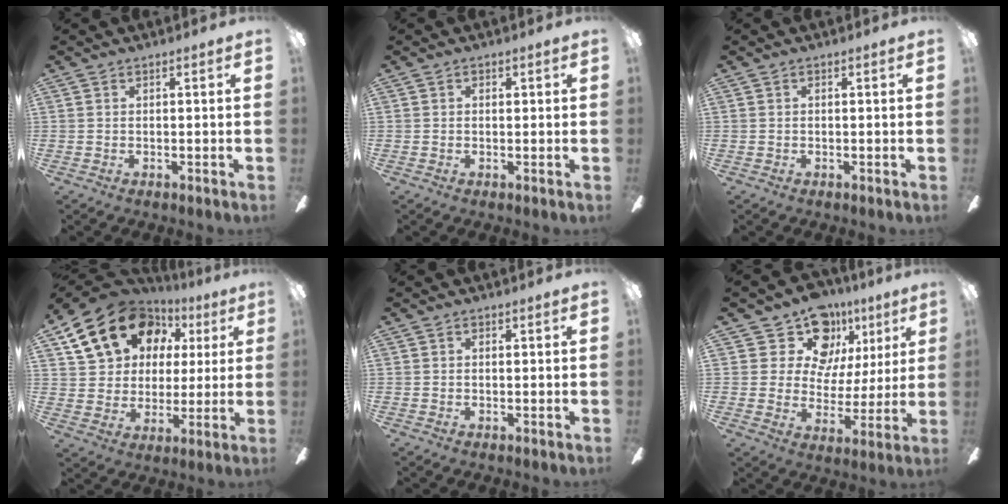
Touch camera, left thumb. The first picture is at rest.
{"total": 0.9, "force": [0.1, 0.7, 0.6], "torque": [-0.004, 0.002, 0.000]}
{"total": 0.0}
{"total": 19.6, "force": [9.0, 15.1, 8.7], "torque": [-0.152, -0.030, 0.172]}
{"total": 0.7, "force": [0.1, 0.4, 0.6], "torque": [-0.010, 0.004, 0.001]}
{"total": 14.7, "force": [9.1, 10.2, 5.3], "torque": [-0.095, -0.051, 0.170]}